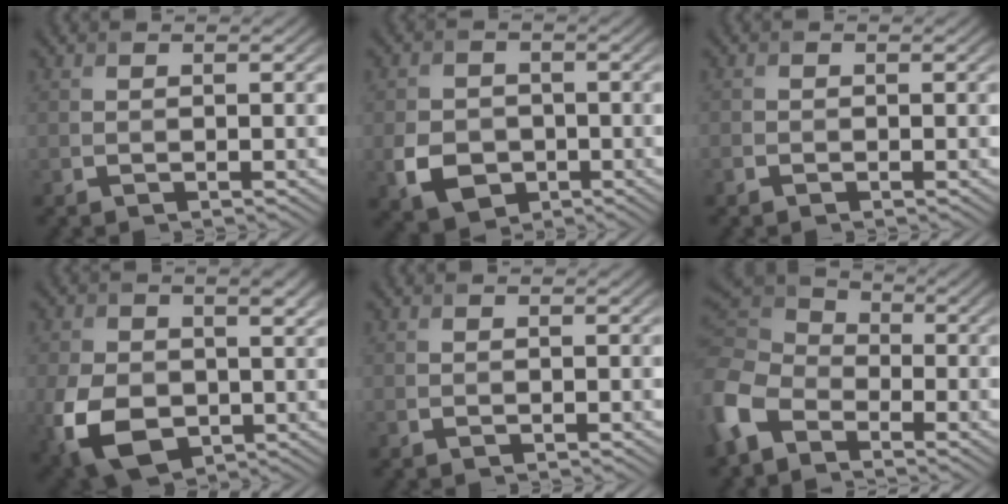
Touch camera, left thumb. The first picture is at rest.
{"total": 5.7, "force": [-1.9, 4.6, 2.9], "torque": [-0.065, -0.010, -0.043]}
{"total": 1.0, "force": [-0.6, 0.8, 0.1], "torque": [-0.002, -0.004, -0.018]}
{"total": 12.7, "force": [-1.5, 8.9, 9.0], "torque": [-0.206, -0.036, -0.022]}
{"total": 0.0}
{"total": 8.9, "force": [-3.7, 6.2, 5.3], "torque": [-0.155, -0.003, -0.094]}